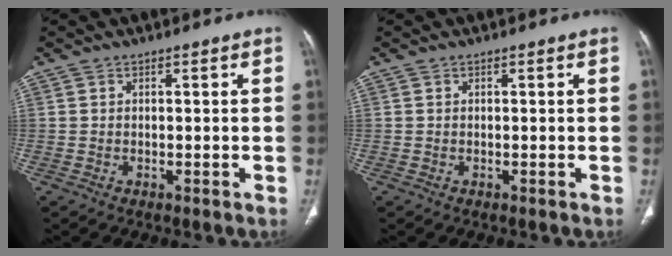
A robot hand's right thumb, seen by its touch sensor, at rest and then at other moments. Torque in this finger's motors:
{"motor_torque": [0.00, 0.00, -0.11, 0.11, 0.01]}